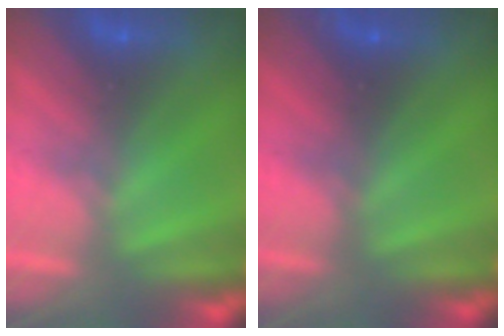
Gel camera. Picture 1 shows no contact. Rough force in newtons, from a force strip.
{"total": 2.3}